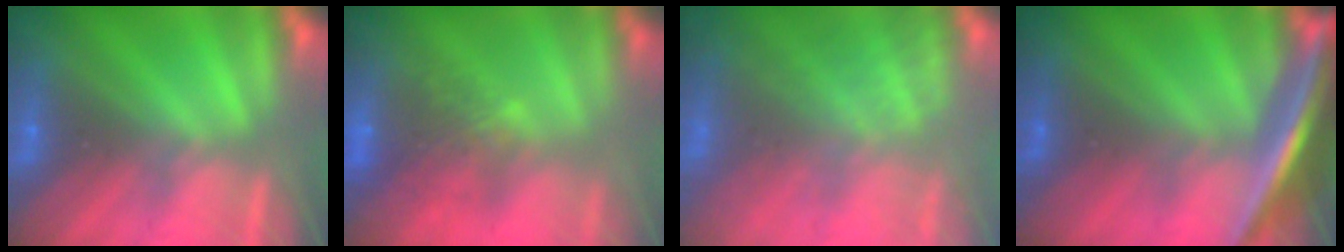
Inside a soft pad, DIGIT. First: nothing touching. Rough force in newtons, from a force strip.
{"total": 7.9}
{"total": 7.8}
{"total": 7.0}